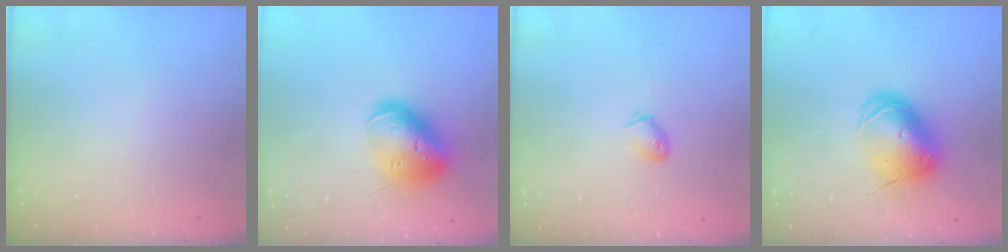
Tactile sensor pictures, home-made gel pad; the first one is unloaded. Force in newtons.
{"total": 18.0, "press": 17.7, "slide": 2.9}
{"total": 4.6, "press": 4.5, "slide": 0.9}
{"total": 11.9, "press": 11.7, "slide": 2.0}